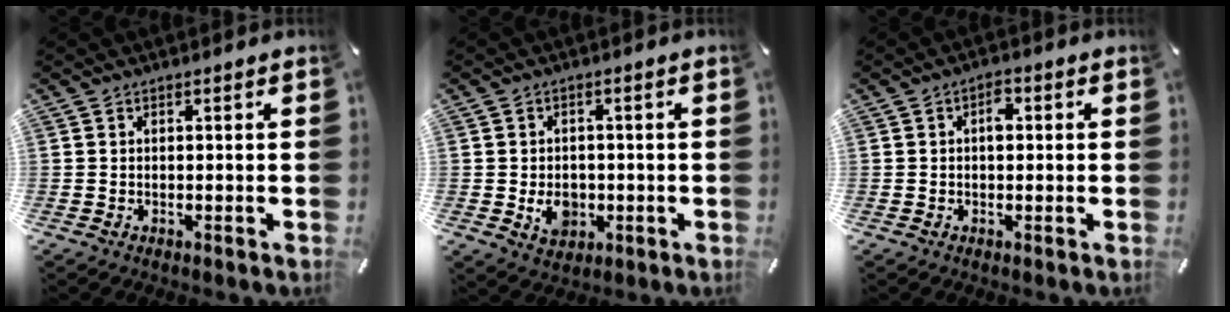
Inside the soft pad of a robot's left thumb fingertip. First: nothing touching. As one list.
[{"total": 6.0, "force": [-1.1, 4.9, 3.4], "torque": [-0.055, -0.001, -0.019]}, {"total": 2.7, "force": [0.3, 1.5, 2.2], "torque": [-0.028, 0.002, -0.001]}]